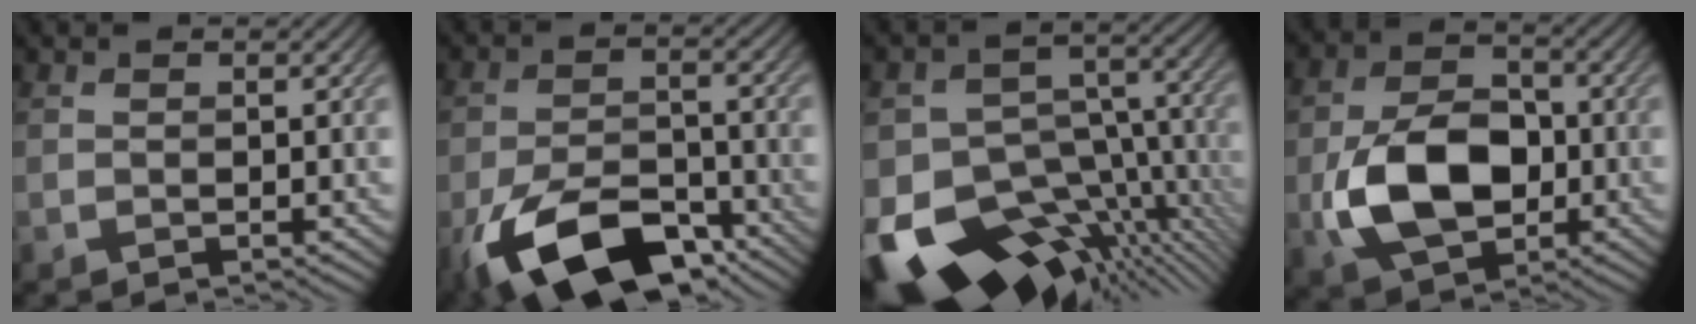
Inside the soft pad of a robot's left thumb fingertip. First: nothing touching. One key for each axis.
{"total": 13.6, "fx": -8.3, "fy": 6.5, "fz": 8.6, "tx": -0.172, "ty": -0.025, "tz": -0.150}
{"total": 17.7, "fx": -8.5, "fy": 11.1, "fz": 10.9, "tx": -0.178, "ty": -0.037, "tz": -0.109}
{"total": 10.2, "fx": -2.2, "fy": 6.7, "fz": 7.3, "tx": -0.153, "ty": -0.006, "tz": -0.040}